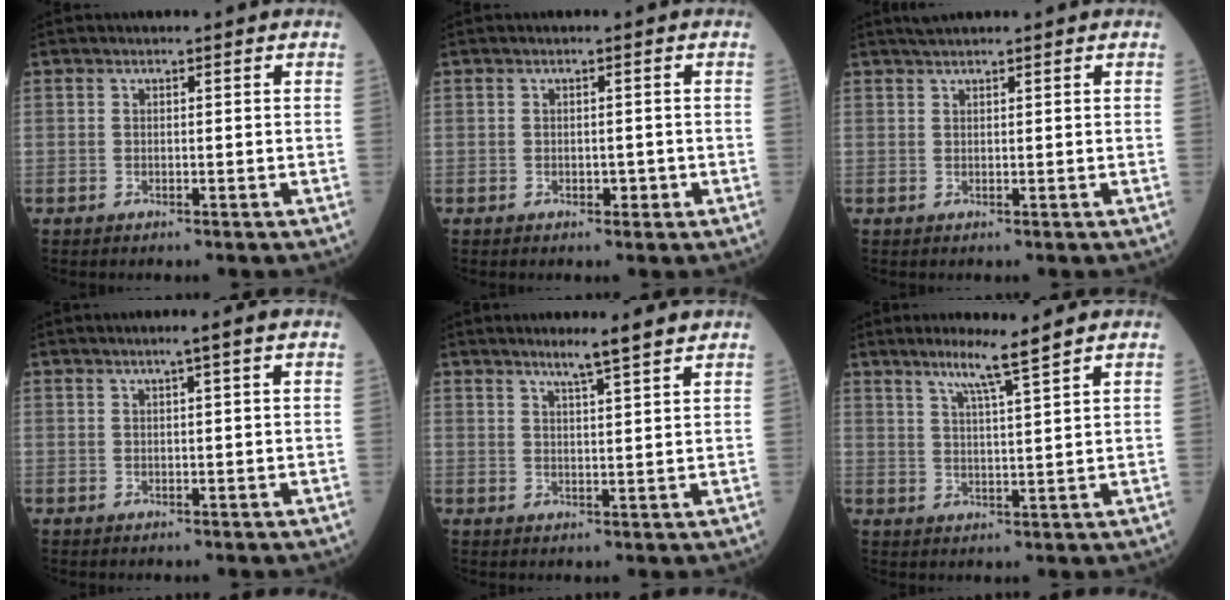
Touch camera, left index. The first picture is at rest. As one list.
[{"total": 1.3, "force": [-0.6, 0.9, 0.6], "torque": [-0.004, 0.004, -0.010]}, {"total": 1.8, "force": [1.6, -0.3, 0.7], "torque": [-0.011, 0.015, 0.034]}, {"total": 1.5, "force": [0.7, -0.6, 1.2], "torque": [-0.024, -0.005, 0.016]}, {"total": 4.7, "force": [3.8, -0.9, 2.7], "torque": [-0.043, -0.002, 0.057]}, {"total": 5.4, "force": [3.9, -1.3, 3.4], "torque": [-0.062, -0.009, 0.072]}]